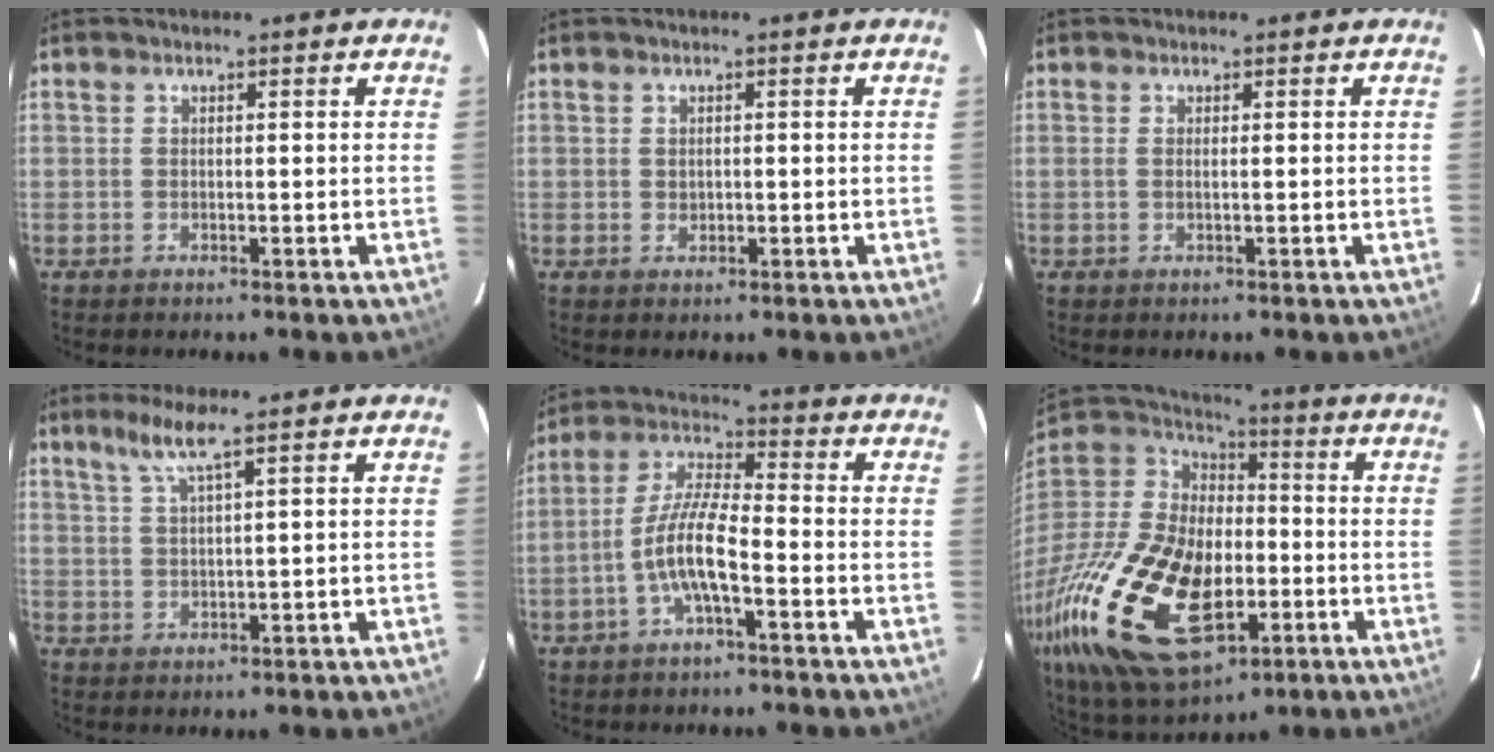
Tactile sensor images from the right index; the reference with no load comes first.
{"total": 1.1, "force": [-0.1, 1.0, 0.4], "torque": [-0.004, 0.002, 0.000]}
{"total": 0.6, "force": [-0.1, 0.0, 0.6], "torque": [-0.012, 0.001, -0.003]}
{"total": 4.4, "force": [3.1, -0.6, 3.1], "torque": [-0.063, -0.001, 0.061]}
{"total": 8.7, "force": [-3.7, 1.9, 7.7], "torque": [-0.167, 0.010, -0.072]}
{"total": 33.3, "force": [-11.6, 19.5, 24.4], "torque": [-0.535, -0.030, -0.182]}